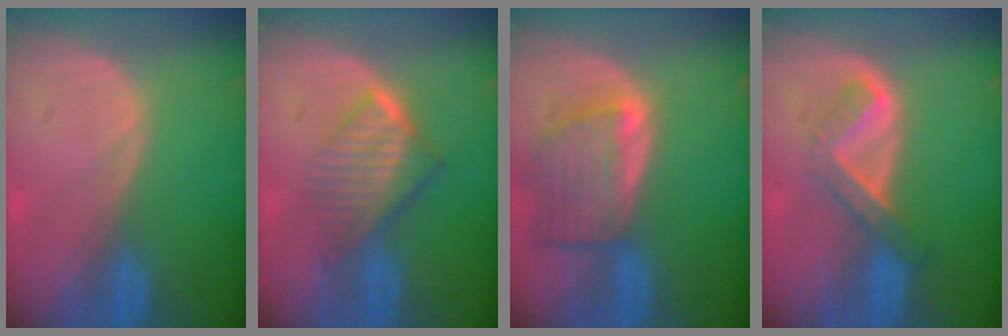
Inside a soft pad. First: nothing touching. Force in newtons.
{"total": 6.7, "press": 6.1, "slide": 2.9}
{"total": 7.7, "press": 7.0, "slide": 3.2}
{"total": 5.4, "press": 4.7, "slide": 2.7}